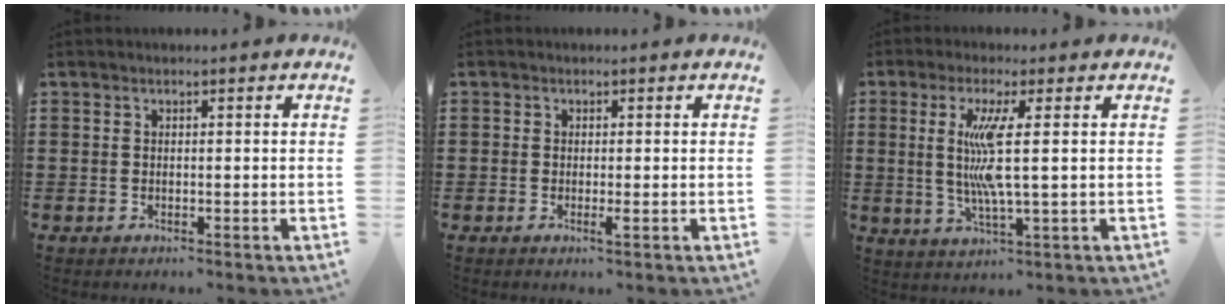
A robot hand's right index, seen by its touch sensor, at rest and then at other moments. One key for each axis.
{"total": 1.1, "fx": -0.4, "fy": 0.2, "fz": 1.0, "tx": -0.019, "ty": -0.004, "tz": -0.005}
{"total": 7.6, "fx": 1.2, "fy": 0.3, "fz": 7.5, "tx": -0.164, "ty": -0.016, "tz": 0.009}